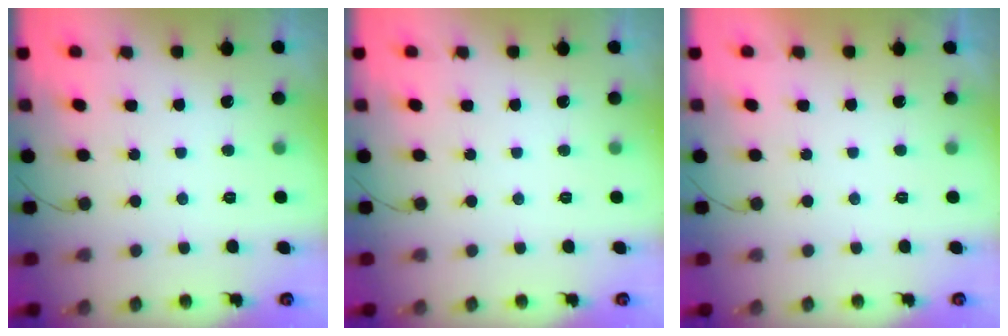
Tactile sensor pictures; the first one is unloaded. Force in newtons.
{"total": 0.0}
{"total": 2.3, "press": 2.3, "slide": 0.3}